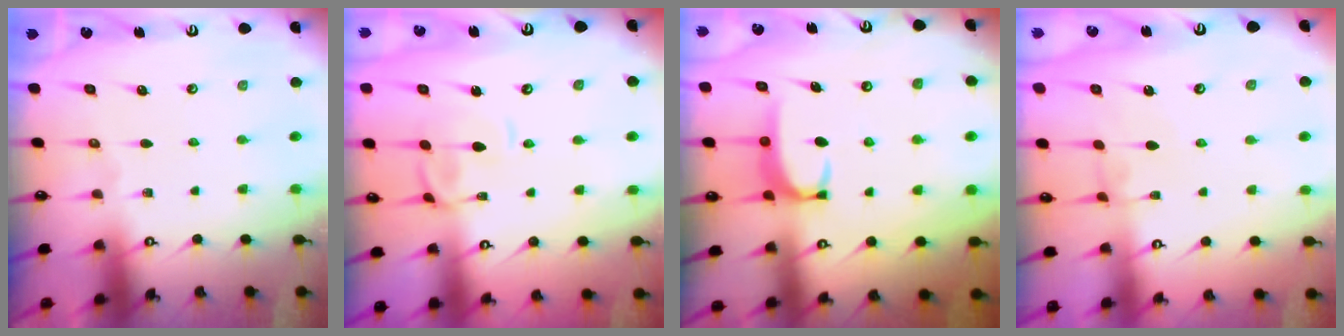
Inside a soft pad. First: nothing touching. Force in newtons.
{"total": 1.1, "press": 0.9, "slide": 0.6}
{"total": 2.8, "press": 2.7, "slide": 0.4}
{"total": 1.7, "press": 1.7, "slide": 0.3}